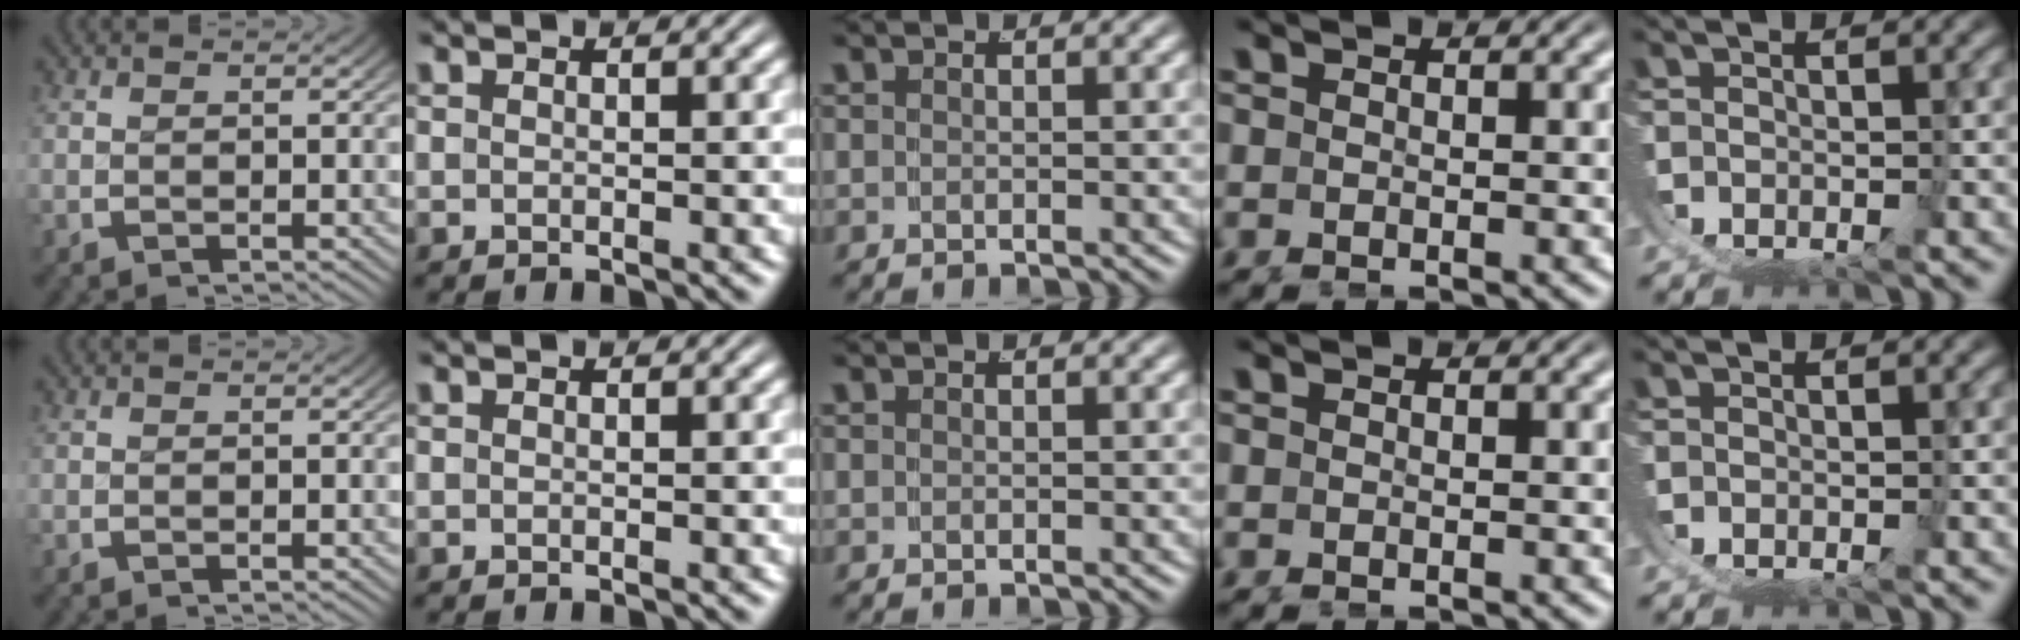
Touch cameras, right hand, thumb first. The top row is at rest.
{}